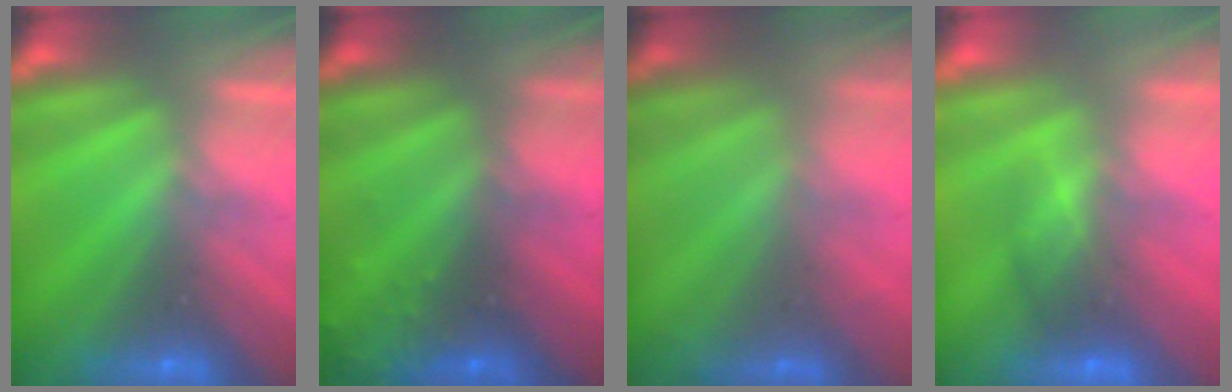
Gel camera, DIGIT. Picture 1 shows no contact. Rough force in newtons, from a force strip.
{"total": 9.4}
{"total": 1.5}
{"total": 2.8}